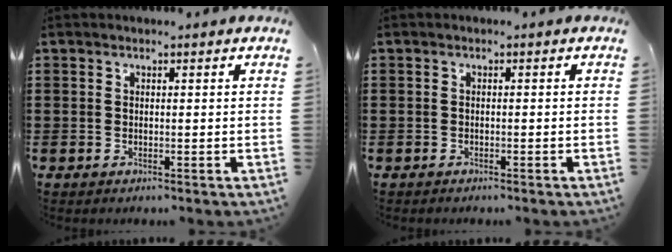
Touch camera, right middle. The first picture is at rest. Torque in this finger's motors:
{"motor_torque": [-0.16, 0.10, -0.01, -0.01]}